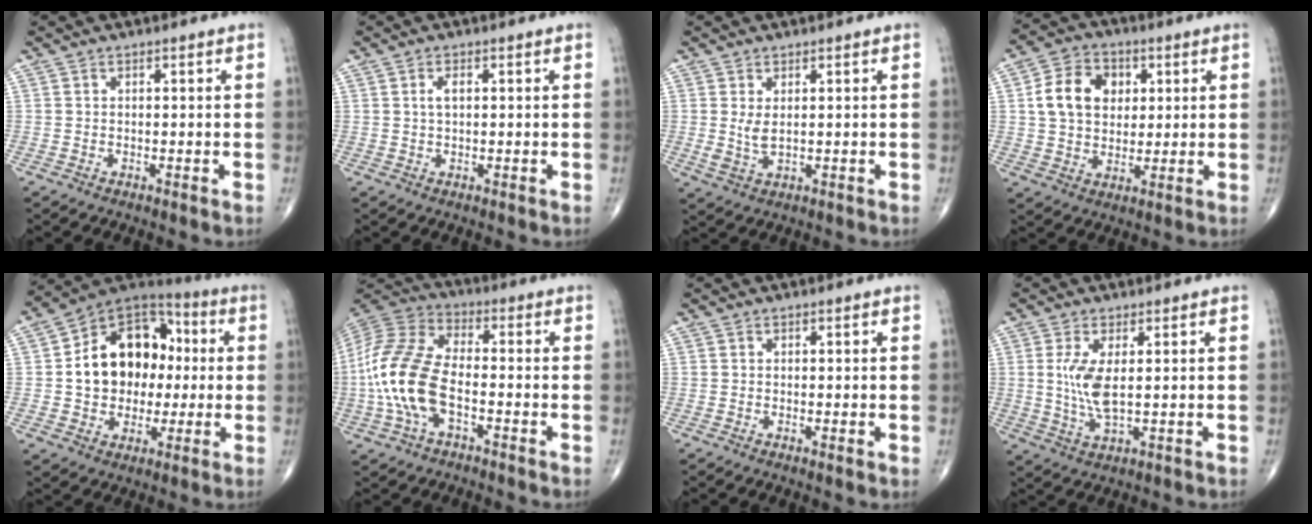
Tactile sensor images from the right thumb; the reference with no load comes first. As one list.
[{"total": 1.9, "force": [0.4, 0.9, 1.6], "torque": [-0.032, 0.004, 0.009]}, {"total": 3.2, "force": [0.6, 1.5, 2.7], "torque": [-0.056, -0.010, 0.020]}, {"total": 11.6, "force": [2.6, 8.9, 6.9], "torque": [-0.093, 0.002, 0.043]}, {"total": 18.0, "force": [1.0, 13.7, 11.7], "torque": [-0.140, 0.032, 0.013]}, {"total": 16.2, "force": [-3.4, 8.2, 13.6], "torque": [-0.302, 0.029, -0.069]}, {"total": 0.8, "force": [0.0, 0.2, 0.8], "torque": [-0.016, -0.004, -0.001]}, {"total": 6.8, "force": [0.9, 2.4, 6.2], "torque": [-0.140, -0.016, 0.023]}]